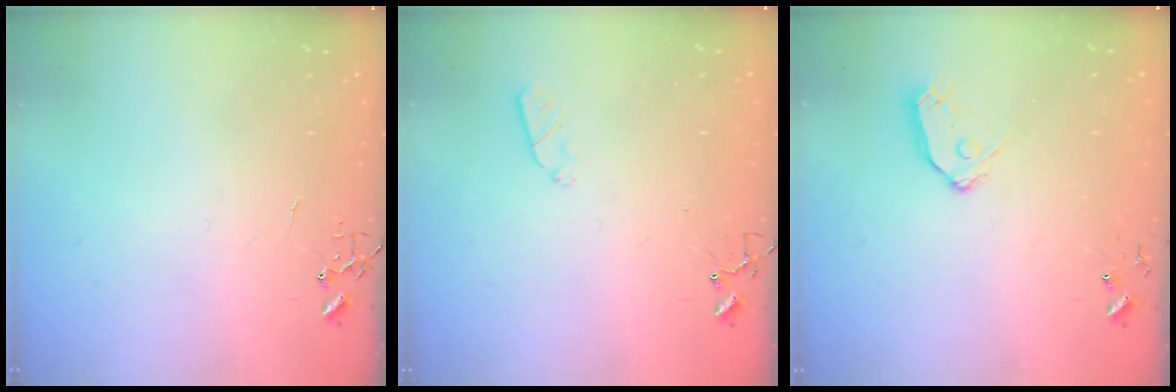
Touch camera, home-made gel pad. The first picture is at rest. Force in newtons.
{"total": 3.6, "press": 3.5, "slide": 0.6}
{"total": 8.0, "press": 8.0, "slide": 0.5}